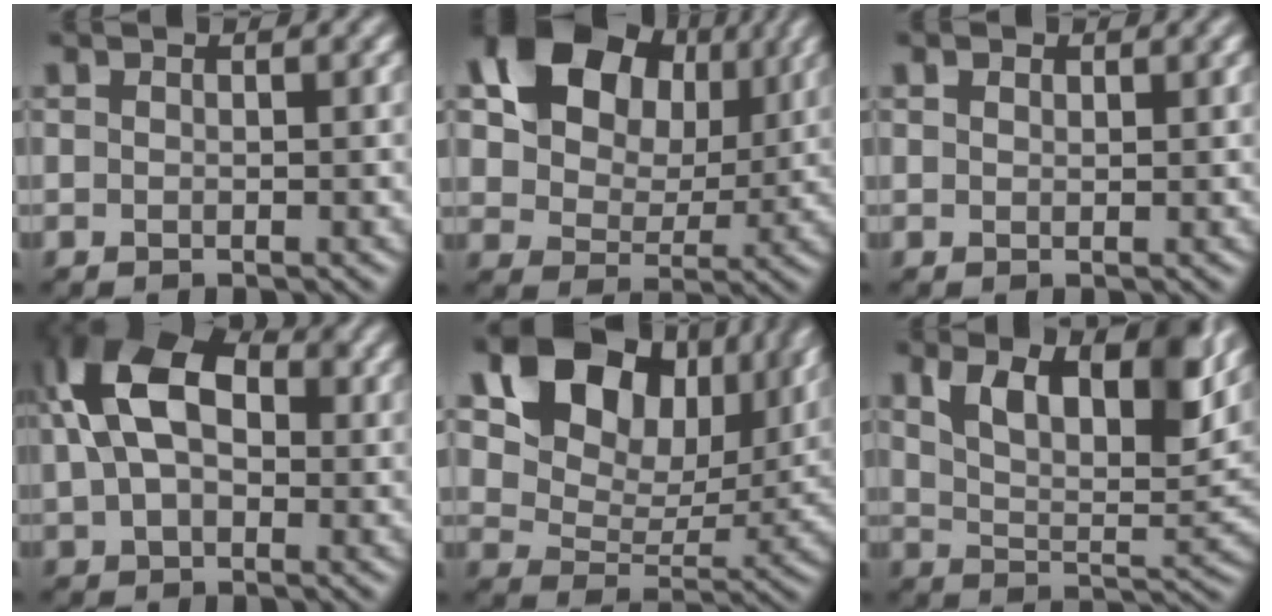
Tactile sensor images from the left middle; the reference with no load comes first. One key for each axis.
{"total": 13.0, "fx": 5.7, "fy": 8.9, "fz": 7.6, "tx": -0.140, "ty": 0.022, "tz": 0.094}
{"total": 0.8, "fx": 0.7, "fy": 0.4, "fz": 0.2, "tx": -0.006, "ty": 0.000, "tz": 0.009}
{"total": 11.4, "fx": 2.5, "fy": 7.2, "fz": 8.4, "tx": -0.167, "ty": 0.035, "tz": 0.028}
{"total": 15.8, "fx": 8.8, "fy": 10.1, "fz": 8.4, "tx": -0.165, "ty": 0.045, "tz": 0.143}
{"total": 9.5, "fx": 5.2, "fy": 3.5, "fz": 7.1, "tx": -0.127, "ty": 0.003, "tz": 0.092}